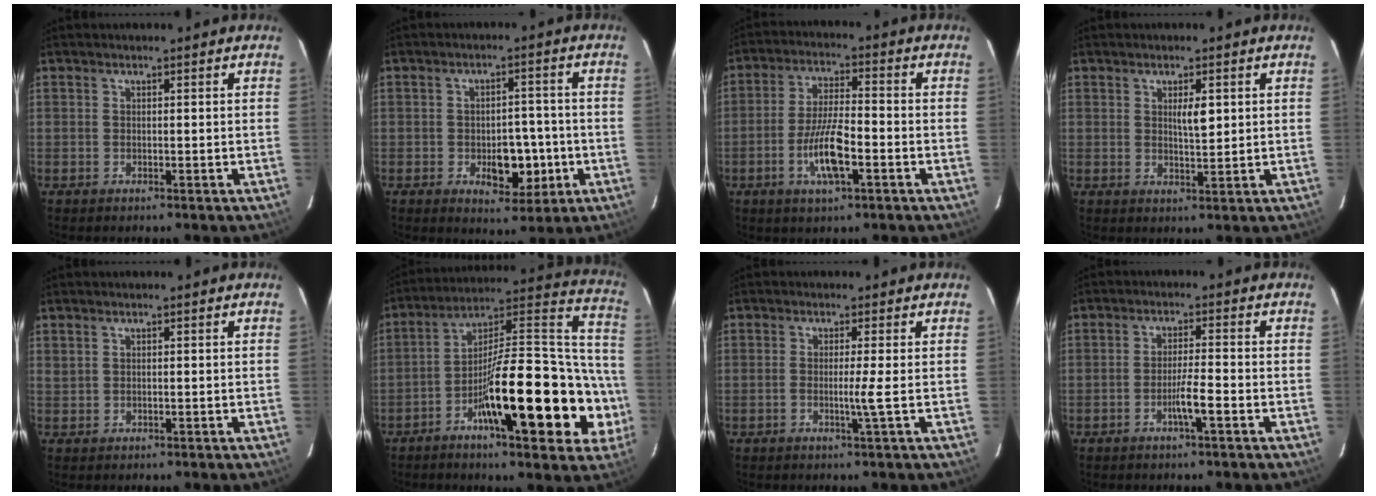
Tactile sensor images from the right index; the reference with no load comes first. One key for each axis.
{"total": 7.3, "fx": -2.1, "fy": 3.9, "fz": 5.8, "tx": -0.073, "ty": 0.008, "tz": -0.021}
{"total": 8.7, "fx": -3.2, "fy": 1.8, "fz": 7.9, "tx": -0.154, "ty": -0.001, "tz": -0.057}
{"total": 3.1, "fx": 1.0, "fy": 0.7, "fz": 2.8, "tx": -0.047, "ty": -0.003, "tz": 0.016}
{"total": 0.7, "fx": 0.4, "fy": 0.4, "fz": 0.5, "tx": -0.015, "ty": 0.003, "tz": 0.012}
{"total": 25.1, "fx": -8.1, "fy": 5.1, "fz": 23.2, "tx": -0.284, "ty": 0.026, "tz": -0.117}
{"total": 2.4, "fx": -0.5, "fy": -0.9, "fz": 2.2, "tx": -0.040, "ty": -0.004, "tz": -0.010}
{"total": 4.0, "fx": -1.8, "fy": -0.1, "fz": 3.5, "tx": -0.062, "ty": -0.002, "tz": -0.034}